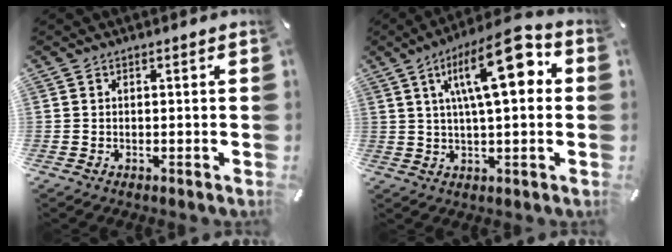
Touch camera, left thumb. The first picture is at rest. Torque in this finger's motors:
{"motor_torque": [0.32, 1.21, 1.82, -0.95, 0.53]}